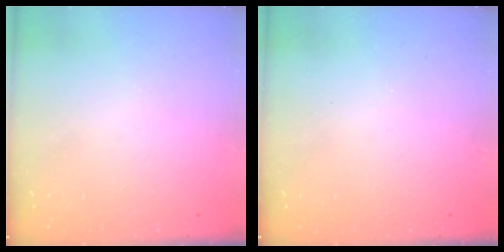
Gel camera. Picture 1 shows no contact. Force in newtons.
{"total": 0.0}